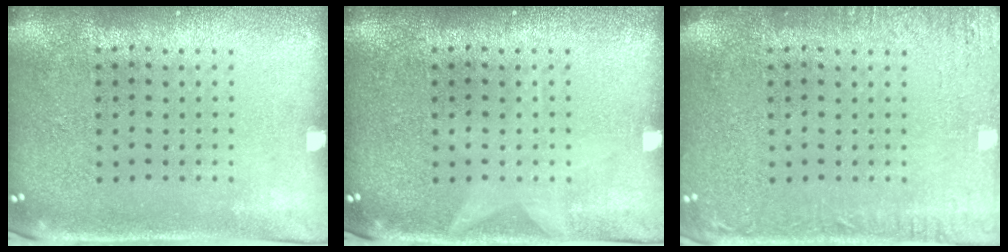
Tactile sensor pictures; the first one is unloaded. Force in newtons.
{"total": 0.8, "press": 0.8, "slide": 0.1}
{"total": 2.5, "press": 2.5, "slide": 0.3}